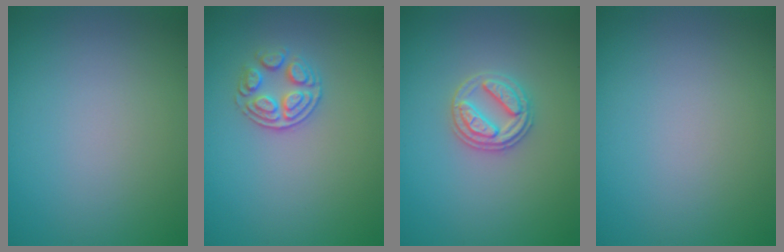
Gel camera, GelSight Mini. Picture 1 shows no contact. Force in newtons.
{"total": 2.7, "press": 2.4, "slide": 1.1}
{"total": 2.8, "press": 2.7, "slide": 0.8}
{"total": 0.0}